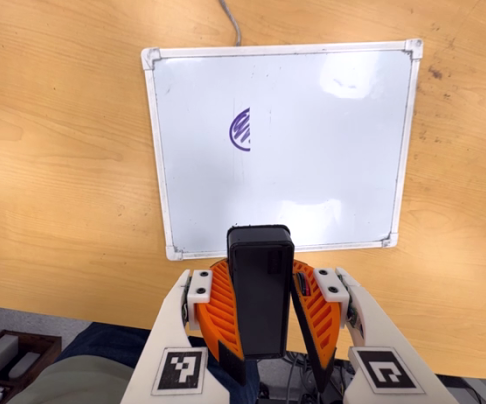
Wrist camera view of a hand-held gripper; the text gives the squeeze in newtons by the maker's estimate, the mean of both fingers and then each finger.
{"total": 11.2, "left": 10.7, "right": 11.8}